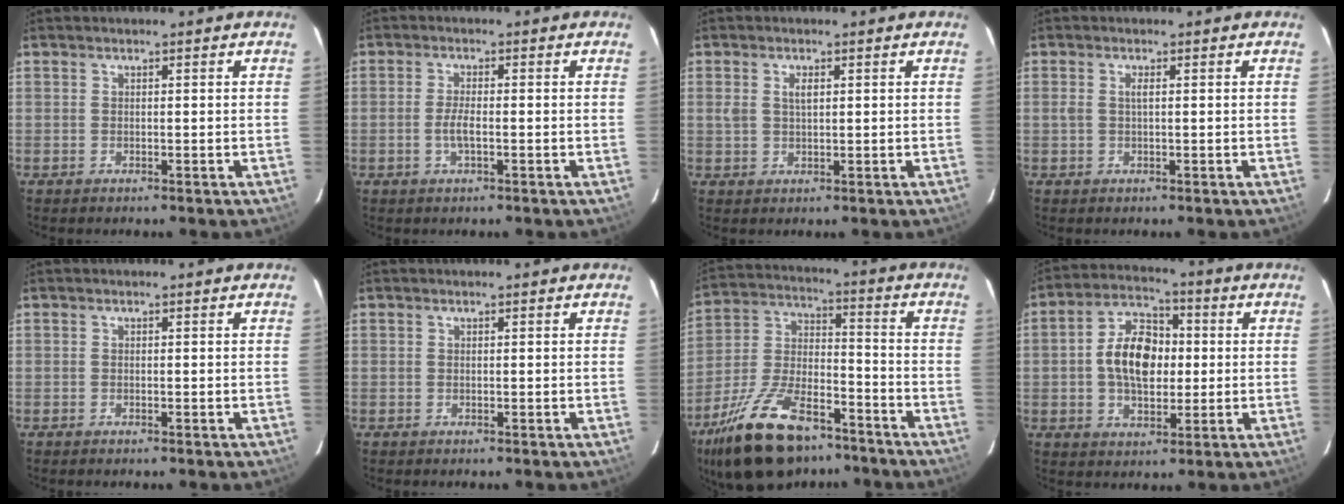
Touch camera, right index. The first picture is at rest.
{"total": 2.7, "force": [-0.8, 0.5, 2.5], "torque": [-0.052, -0.001, -0.016]}
{"total": 2.6, "force": [0.8, 1.3, 2.1], "torque": [-0.039, 0.002, 0.016]}
{"total": 1.3, "force": [0.2, 0.2, 1.2], "torque": [-0.025, 0.002, 0.002]}
{"total": 0.0}
{"total": 0.0}
{"total": 21.9, "force": [-15.0, 9.8, 12.6], "torque": [-0.253, -0.003, -0.251]}
{"total": 11.3, "force": [0.2, 7.1, 8.8], "torque": [-0.160, 0.025, 0.002]}